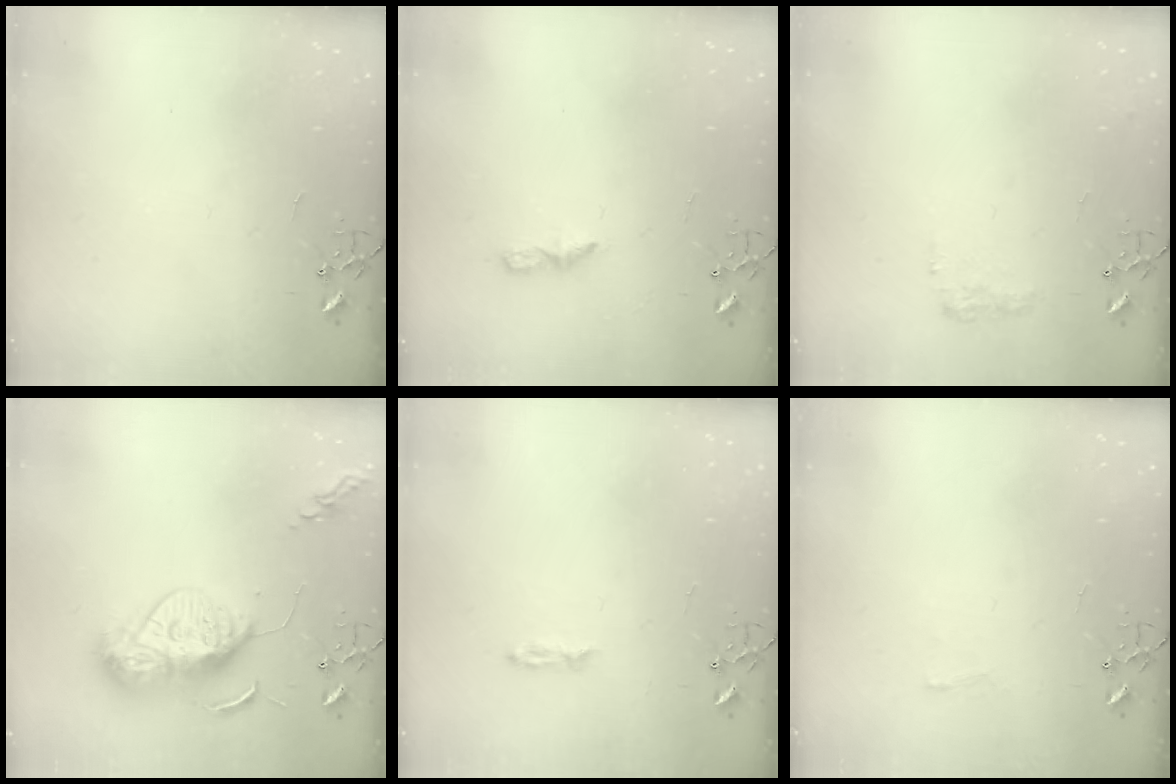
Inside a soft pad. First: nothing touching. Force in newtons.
{"total": 5.5, "press": 5.5, "slide": 0.5}
{"total": 7.8, "press": 7.8, "slide": 0.1}
{"total": 12.9, "press": 12.8, "slide": 1.3}
{"total": 3.2, "press": 3.1, "slide": 0.3}
{"total": 4.8, "press": 4.8, "slide": 0.6}